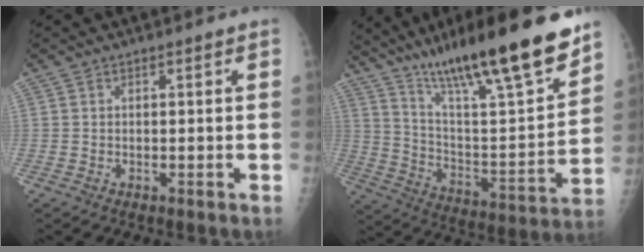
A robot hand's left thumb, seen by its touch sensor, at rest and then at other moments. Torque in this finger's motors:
{"motor_torque": [0.99, -0.24, 1.47, -1.31, 0.17]}